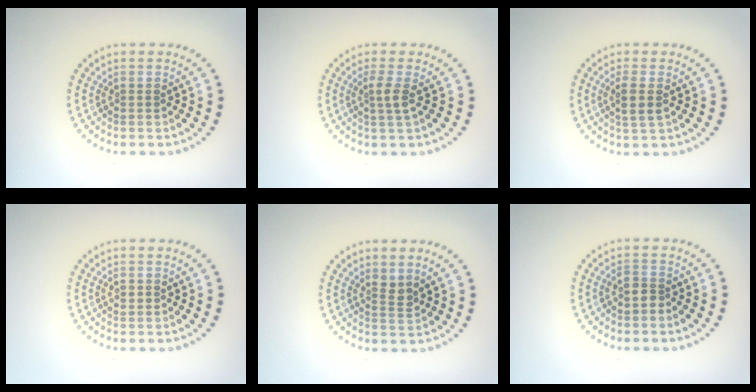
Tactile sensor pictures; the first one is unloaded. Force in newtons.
{"total": 1.7, "press": 1.3, "slide": 1.1}
{"total": 2.0, "press": 1.8, "slide": 0.8}
{"total": 0.9, "press": 0.8, "slide": 0.2}
{"total": 1.3, "press": 1.0, "slide": 0.7}
{"total": 1.5, "press": 1.2, "slide": 0.8}